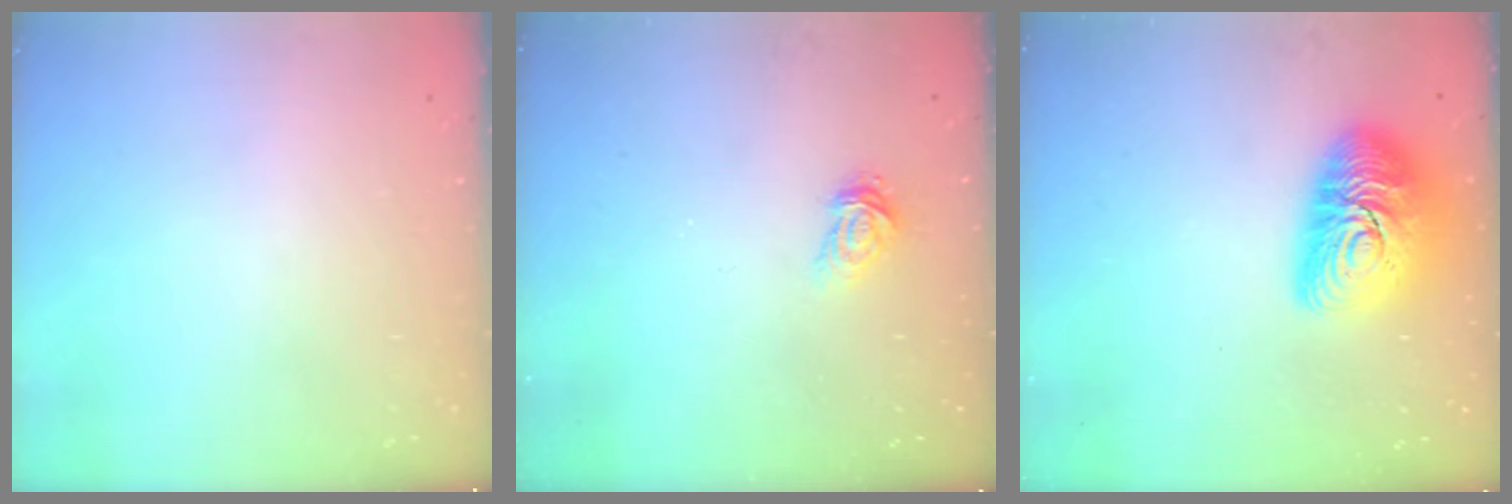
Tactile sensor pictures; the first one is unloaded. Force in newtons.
{"total": 3.2, "press": 3.1, "slide": 0.3}
{"total": 15.8, "press": 15.8, "slide": 1.0}